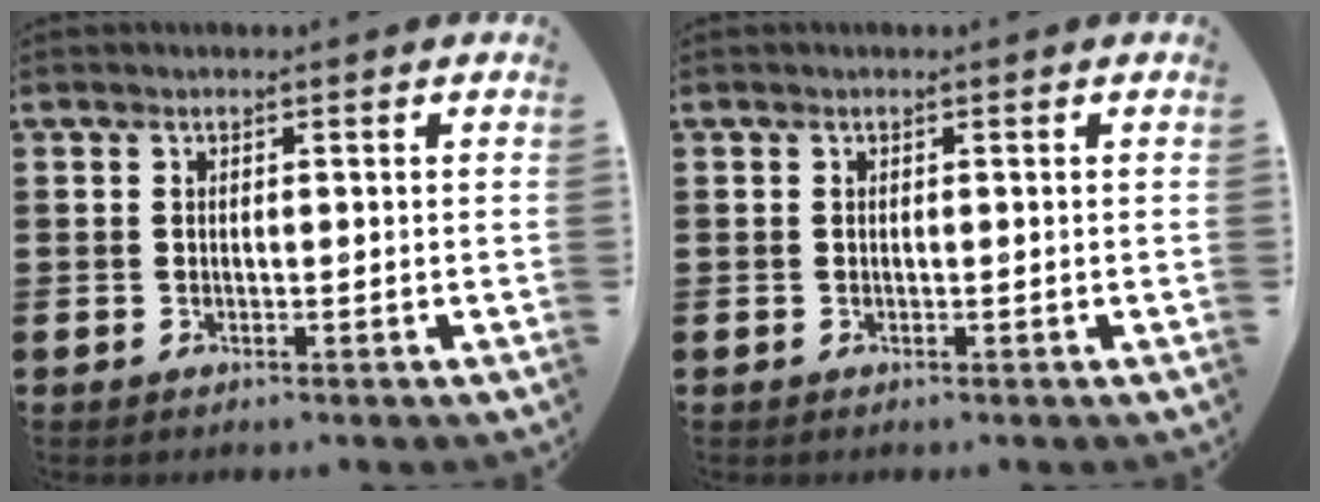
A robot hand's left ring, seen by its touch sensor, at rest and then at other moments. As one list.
[{"total": 0.0}]